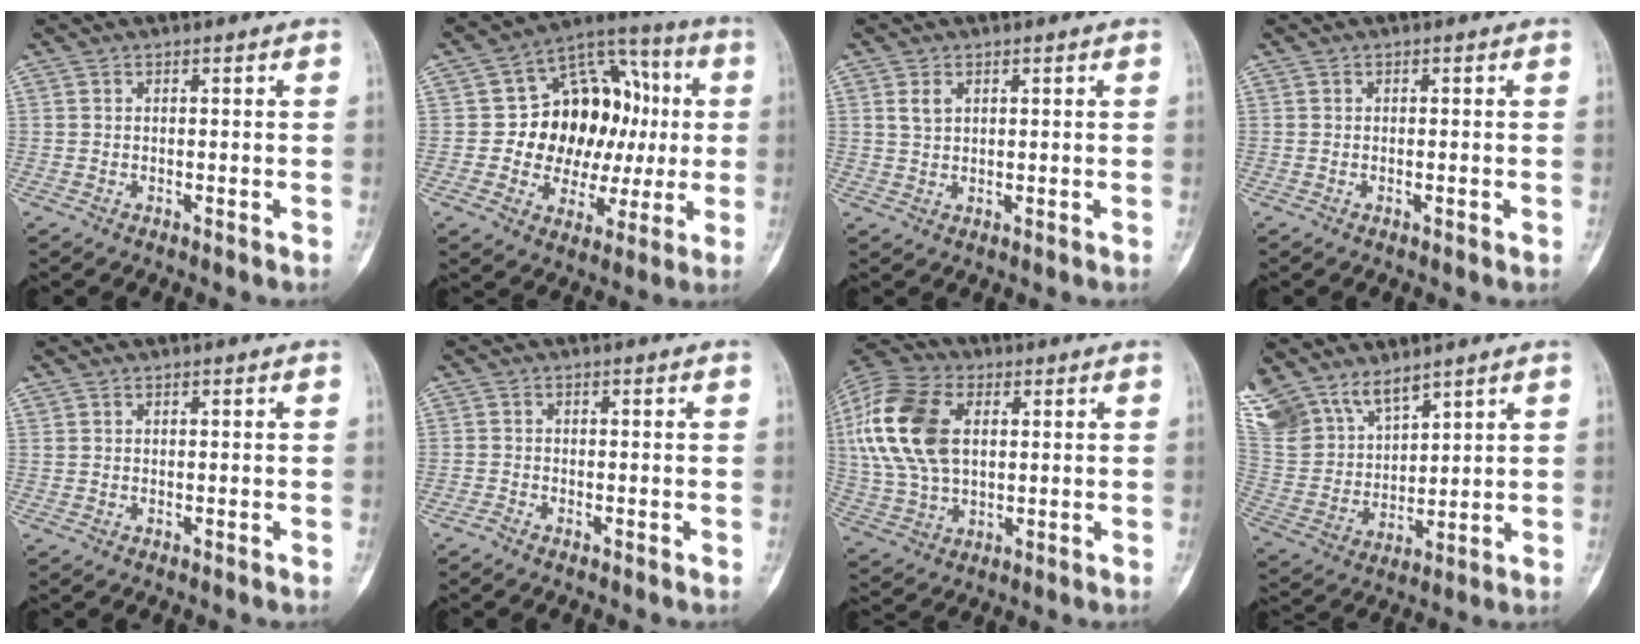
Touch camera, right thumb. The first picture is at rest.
{"total": 19.6, "force": [1.2, 14.6, 13.1], "torque": [-0.121, 0.038, 0.024]}
{"total": 2.5, "force": [1.1, 1.6, 1.5], "torque": [-0.025, -0.001, 0.025]}
{"total": 0.9, "force": [-0.3, 0.3, 0.8], "torque": [-0.008, 0.000, -0.005]}
{"total": 0.0}
{"total": 0.9, "force": [-0.9, 0.2, 0.1], "torque": [-0.007, 0.000, -0.023]}
{"total": 19.4, "force": [3.9, 12.4, 14.4], "torque": [-0.308, 0.006, 0.071]}
{"total": 15.1, "force": [11.4, 7.6, 6.4], "torque": [-0.119, -0.033, 0.244]}